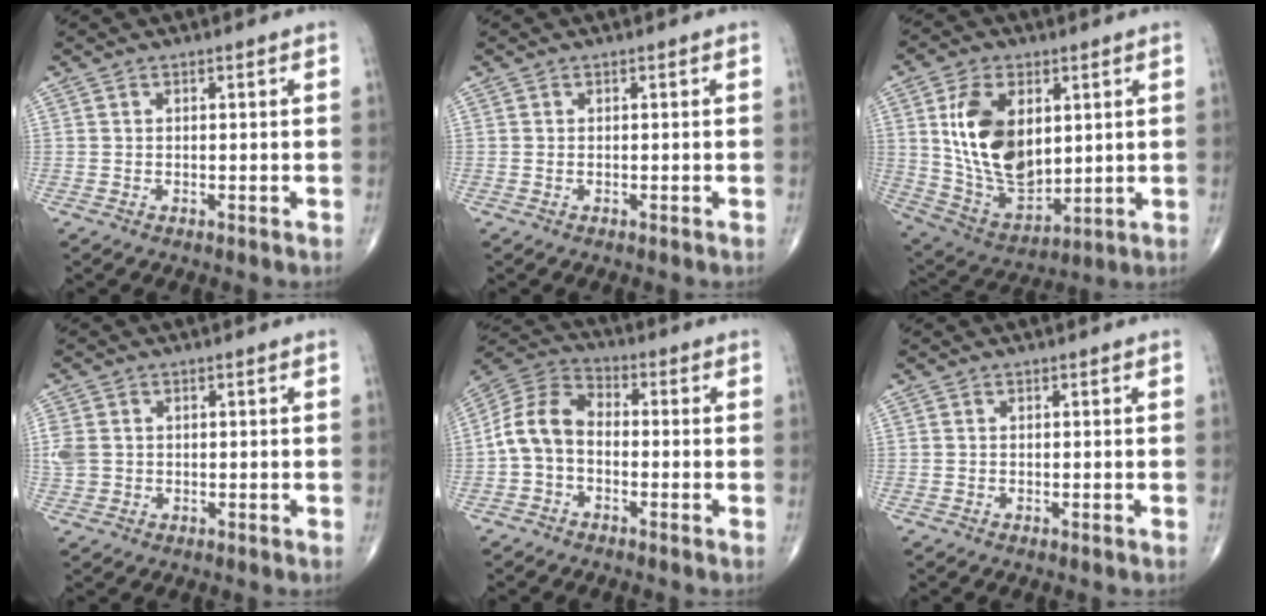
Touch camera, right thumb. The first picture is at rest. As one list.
[{"total": 0.0}, {"total": 17.2, "force": [3.7, 10.4, 13.2], "torque": [-0.218, -0.021, 0.086]}, {"total": 4.0, "force": [0.2, 3.3, 2.2], "torque": [-0.055, 0.005, 0.009]}, {"total": 9.2, "force": [-1.7, 6.3, 6.4], "torque": [-0.118, 0.034, -0.048]}, {"total": 0.0}]